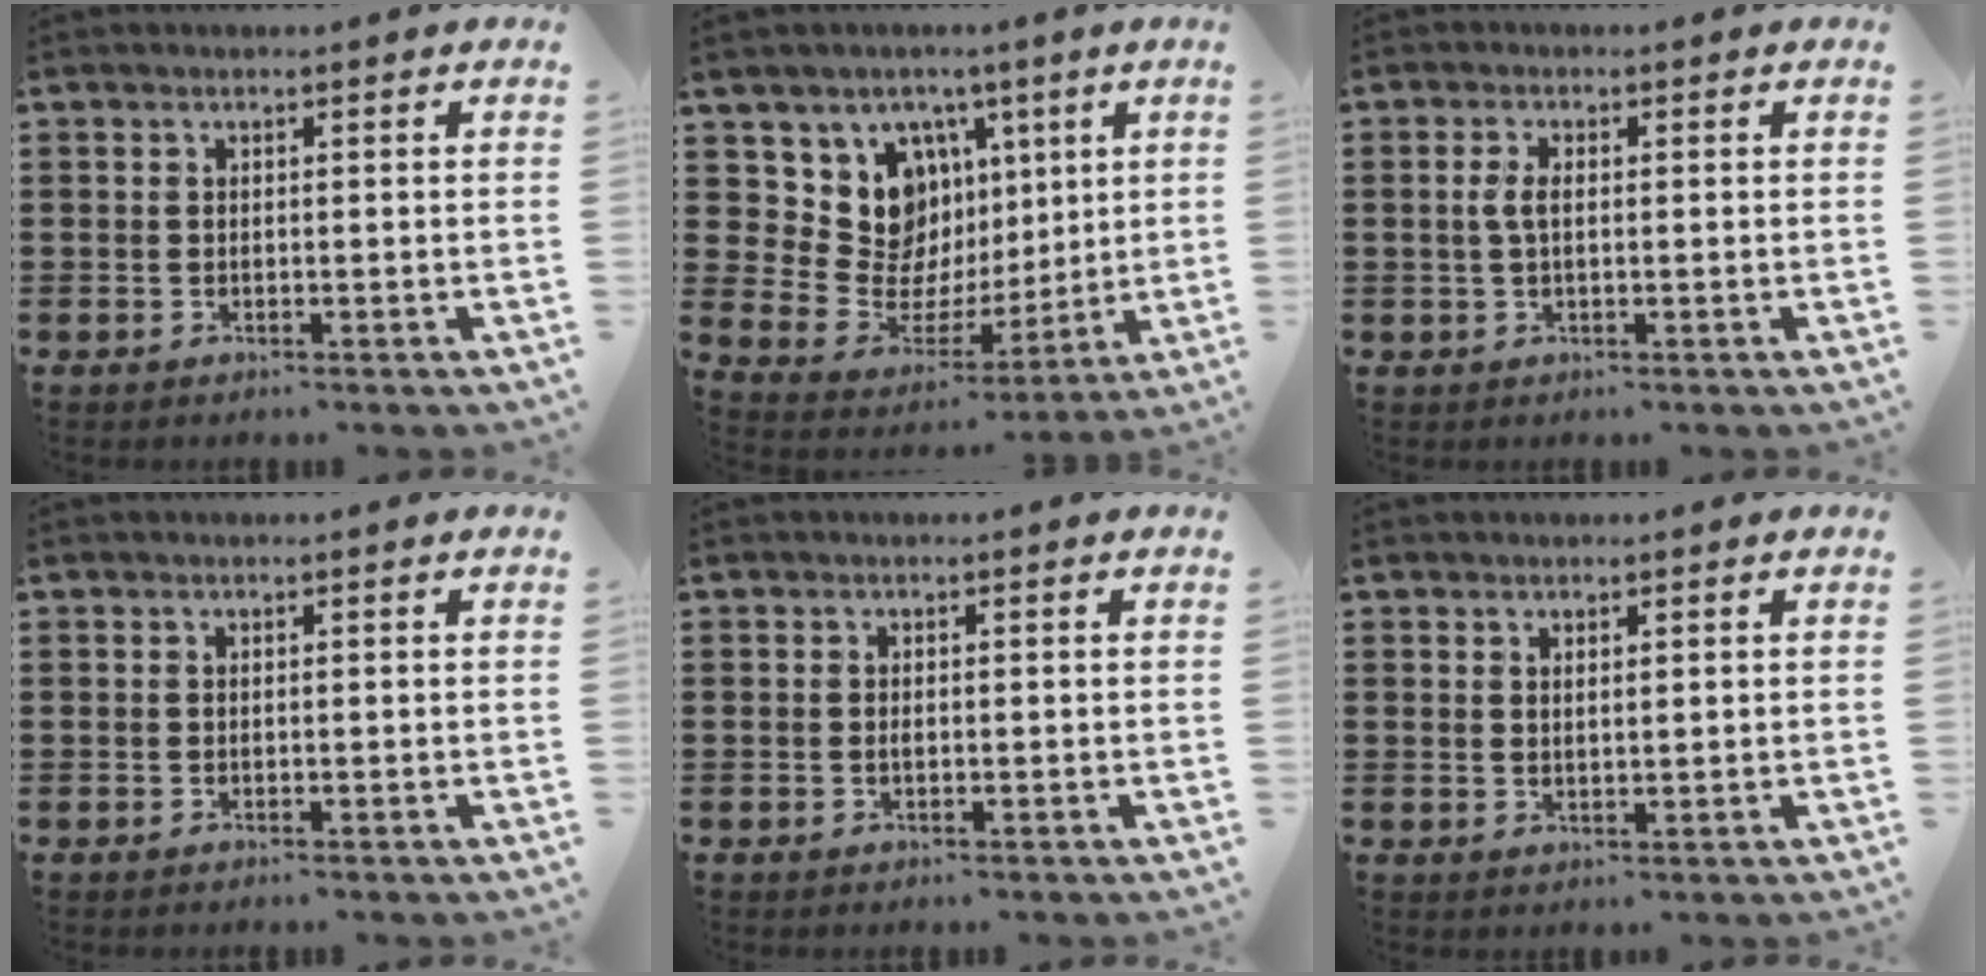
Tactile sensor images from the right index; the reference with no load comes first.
{"total": 11.1, "force": [4.1, 9.7, 3.6], "torque": [-0.091, -0.038, 0.084]}
{"total": 2.8, "force": [0.1, 1.2, 2.5], "torque": [-0.058, 0.002, -0.002]}
{"total": 0.0}
{"total": 0.6, "force": [-0.1, 0.3, 0.6], "torque": [-0.013, -0.003, -0.002]}
{"total": 1.1, "force": [0.9, 0.3, 0.6], "torque": [-0.011, 0.002, 0.015]}